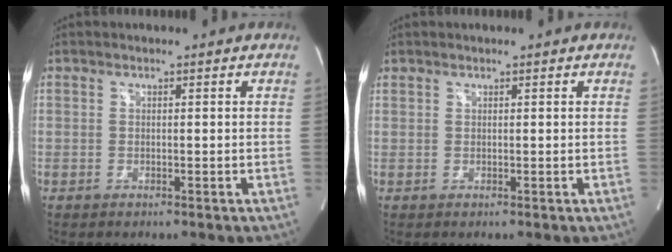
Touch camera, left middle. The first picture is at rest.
{"total": 0.6, "force": [0.6, 0.0, 0.1], "torque": [-0.009, 0.009, 0.017]}